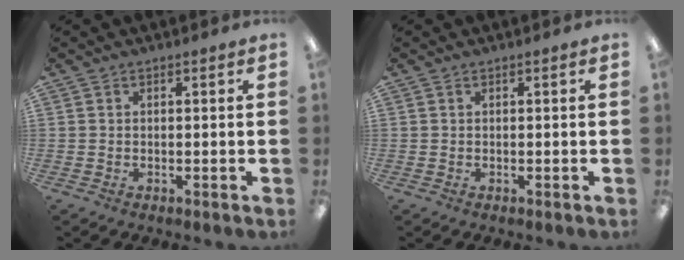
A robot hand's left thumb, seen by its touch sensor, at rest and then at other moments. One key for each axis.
{"total": 0.0}